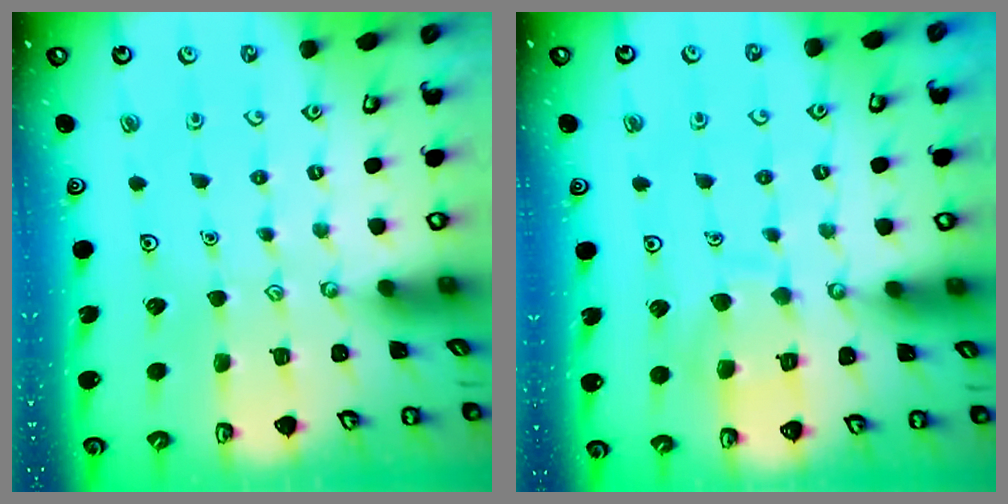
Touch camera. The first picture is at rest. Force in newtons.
{"total": 8.0, "press": 8.0, "slide": 0.8}